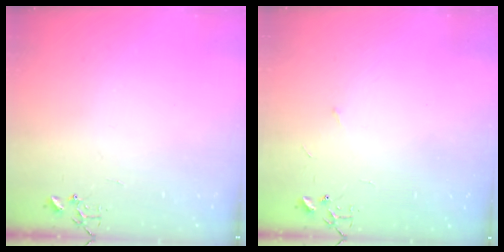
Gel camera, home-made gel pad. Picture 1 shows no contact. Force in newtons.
{"total": 2.6, "press": 2.6, "slide": 0.4}